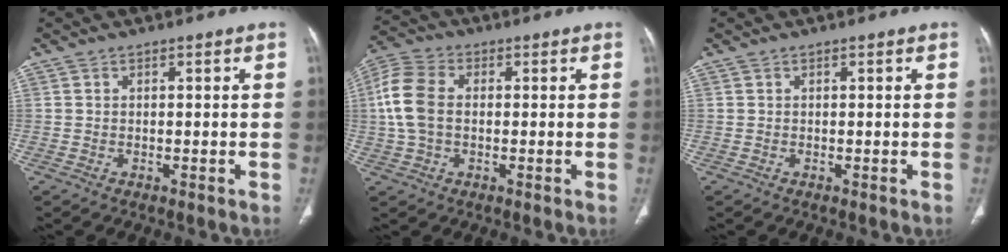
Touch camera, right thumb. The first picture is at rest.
{"total": 9.5, "force": [0.4, 6.3, 7.1], "torque": [-0.159, 0.021, 0.003]}
{"total": 0.0}